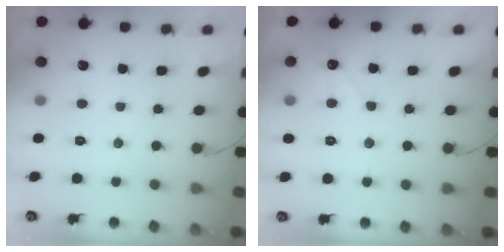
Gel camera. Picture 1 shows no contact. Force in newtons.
{"total": 2.4, "press": 2.4, "slide": 0.1}